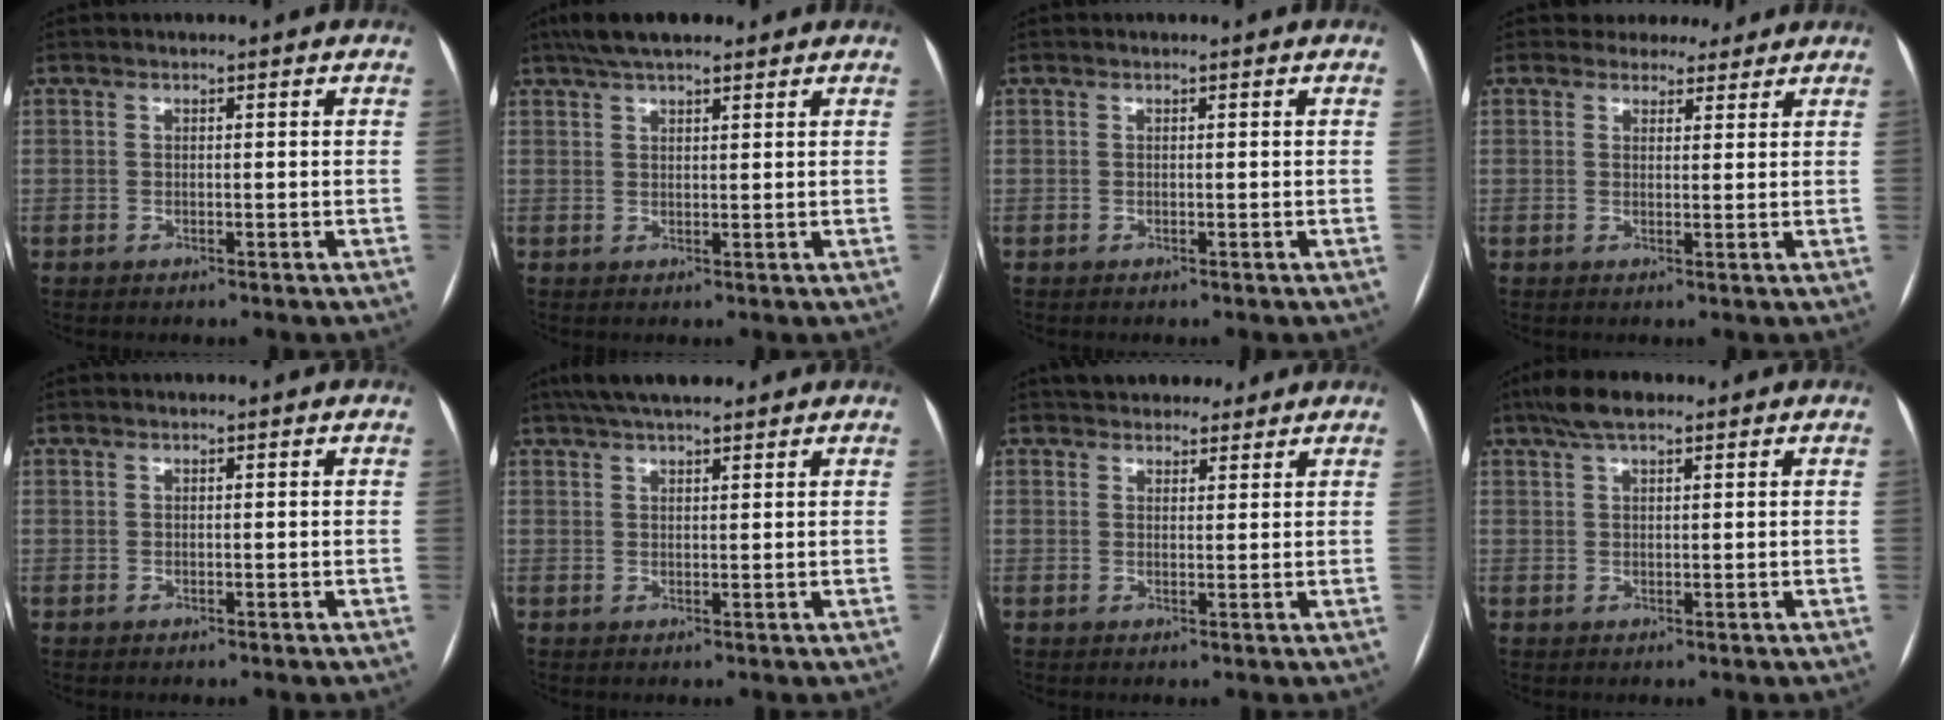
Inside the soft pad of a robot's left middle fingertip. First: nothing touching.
{"total": 7.9, "force": [6.1, 2.0, 4.6], "torque": [-0.073, 0.036, 0.102]}
{"total": 0.0}
{"total": 4.5, "force": [3.9, 2.2, 0.0], "torque": [0.009, 0.006, 0.044]}
{"total": 0.0}
{"total": 8.9, "force": [7.2, 1.9, 4.9], "torque": [-0.074, 0.037, 0.115]}
{"total": 7.9, "force": [6.9, 3.1, 2.1], "torque": [-0.010, 0.018, 0.094]}
{"total": 5.2, "force": [3.7, 1.5, 3.3], "torque": [-0.068, 0.024, 0.065]}